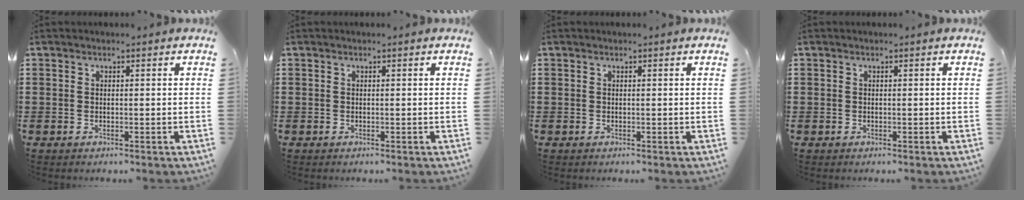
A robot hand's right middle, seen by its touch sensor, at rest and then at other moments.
{"total": 0.0}
{"total": 0.0}
{"total": 0.0}